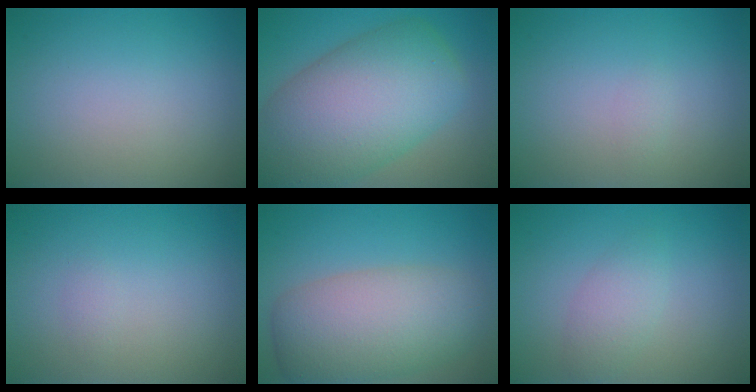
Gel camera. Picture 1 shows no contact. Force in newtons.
{"total": 12.3, "press": 12.3, "slide": 0.5}
{"total": 0.5, "press": 0.5, "slide": 0.0}
{"total": 0.5, "press": 0.5, "slide": 0.1}
{"total": 7.7, "press": 7.7, "slide": 0.4}
{"total": 2.0, "press": 2.0, "slide": 0.1}